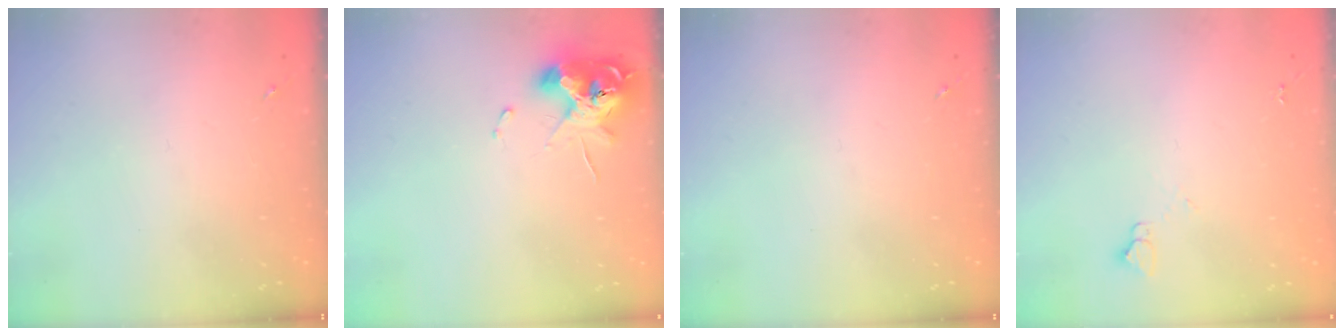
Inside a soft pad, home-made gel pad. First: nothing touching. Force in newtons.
{"total": 11.3, "press": 11.2, "slide": 1.4}
{"total": 0.0}
{"total": 3.1, "press": 3.0, "slide": 0.3}